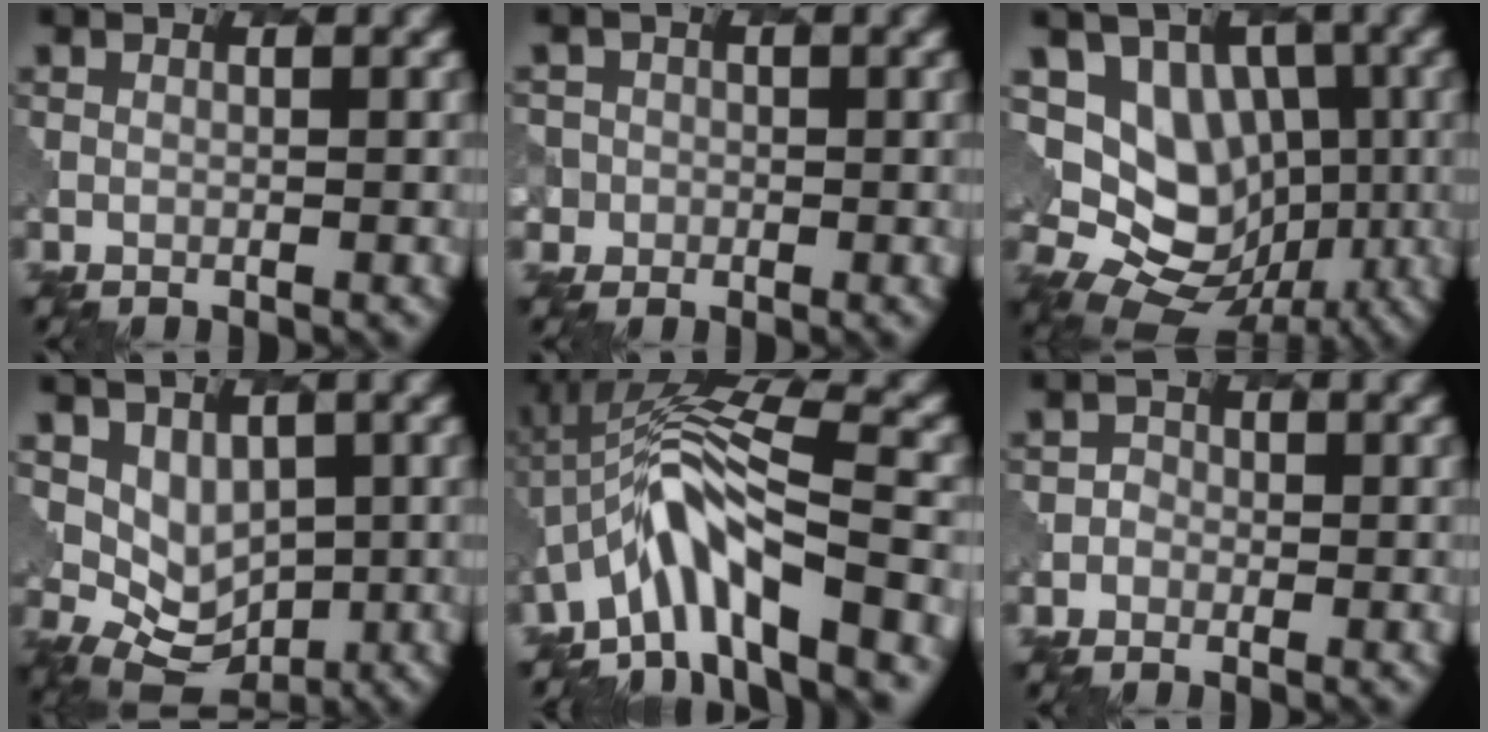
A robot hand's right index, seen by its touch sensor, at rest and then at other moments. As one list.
[{"total": 2.8, "force": [-0.4, 2.7, -0.1], "torque": [0.015, 0.011, -0.022]}, {"total": 9.0, "force": [0.1, 7.2, 5.3], "torque": [-0.071, -0.008, -0.008]}, {"total": 5.3, "force": [1.5, 3.9, 3.1], "torque": [-0.049, -0.009, 0.046]}, {"total": 8.6, "force": [-3.8, 2.2, 7.3], "torque": [-0.124, 0.016, -0.073]}, {"total": 1.3, "force": [-0.4, 1.2, 0.0], "torque": [0.018, 0.008, -0.011]}]